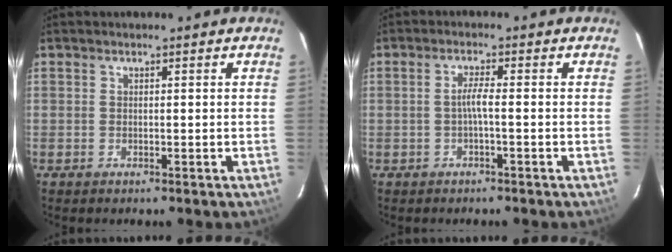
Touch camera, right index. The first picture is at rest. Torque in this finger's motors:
{"motor_torque": [0.22, -0.03, 0.34, 0.08]}